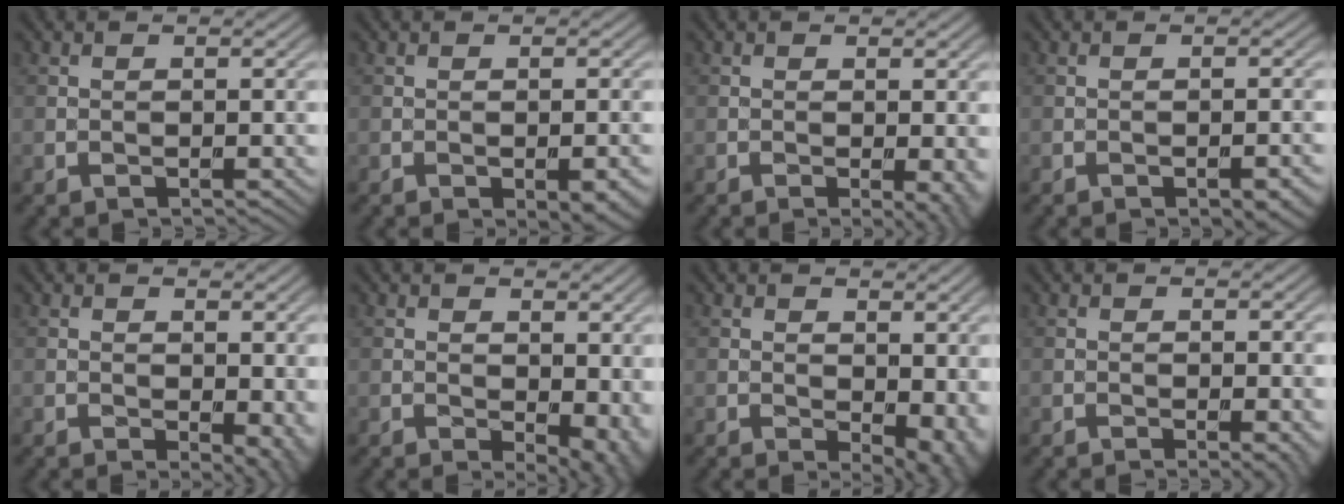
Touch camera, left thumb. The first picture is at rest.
{"total": 4.2, "force": [-2.1, 1.5, 3.4], "torque": [-0.044, -0.003, -0.022]}
{"total": 2.7, "force": [-0.4, 0.5, 2.6], "torque": [-0.035, -0.006, -0.007]}
{"total": 2.9, "force": [-1.7, 0.8, 2.2], "torque": [-0.030, 0.001, -0.021]}
{"total": 4.3, "force": [-0.5, 2.2, 3.7], "torque": [-0.042, -0.009, -0.002]}
{"total": 6.0, "force": [-0.2, 3.3, 5.0], "torque": [-0.059, -0.011, 0.004]}
{"total": 6.5, "force": [-0.2, 3.8, 5.3], "torque": [-0.063, -0.014, 0.007]}
{"total": 1.6, "force": [-0.5, 0.2, 1.6], "torque": [-0.021, -0.003, -0.008]}